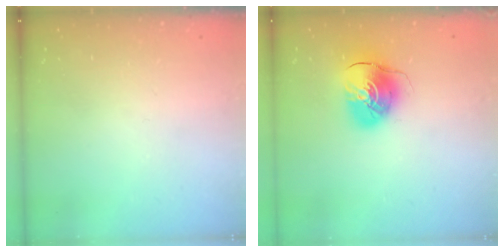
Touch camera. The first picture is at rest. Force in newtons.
{"total": 9.4, "press": 9.3, "slide": 1.3}